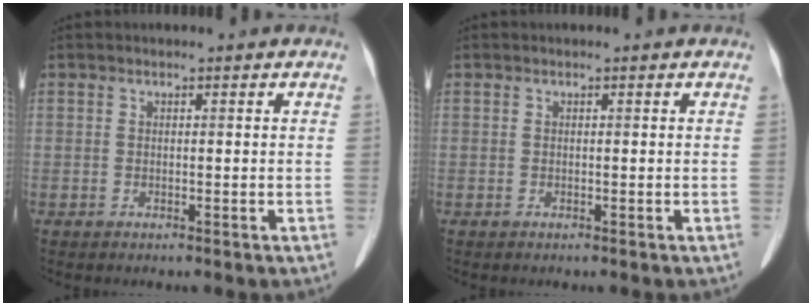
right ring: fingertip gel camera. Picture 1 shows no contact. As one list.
[{"total": 0.0}]